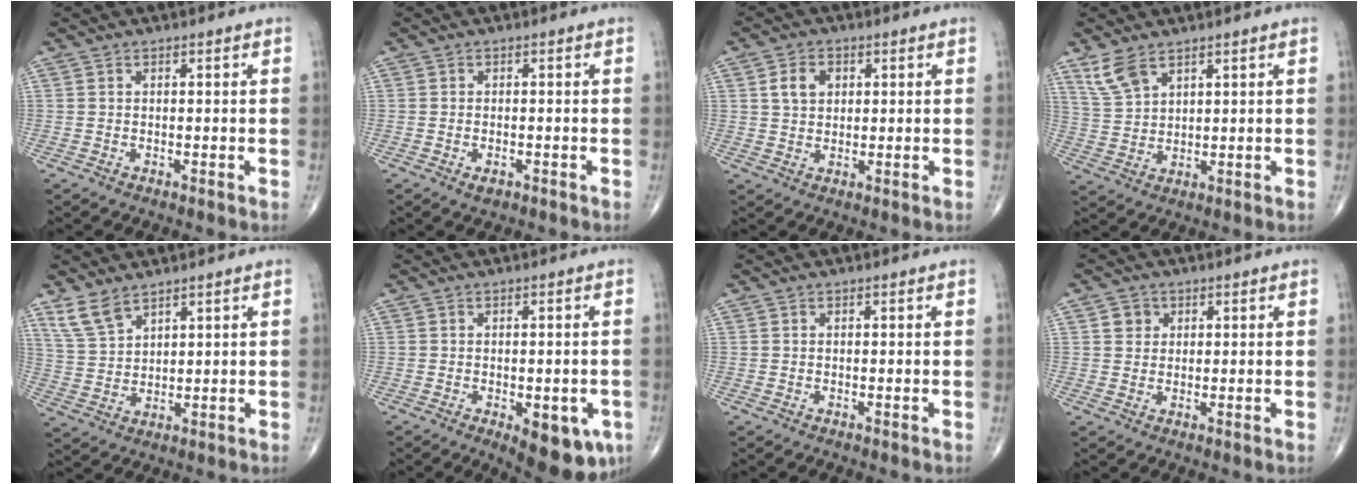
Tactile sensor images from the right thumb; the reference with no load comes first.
{"total": 1.7, "force": [-0.9, 0.9, 1.2], "torque": [-0.018, 0.002, -0.012]}
{"total": 4.9, "force": [1.5, 3.6, 2.9], "torque": [-0.039, -0.001, 0.026]}
{"total": 5.8, "force": [4.0, 2.7, 3.3], "torque": [-0.065, -0.013, 0.090]}
{"total": 5.8, "force": [4.4, 2.4, 2.9], "torque": [-0.055, -0.018, 0.098]}
{"total": 10.4, "force": [-4.1, 4.5, 8.4], "torque": [-0.084, 0.000, -0.043]}
{"total": 0.0}
{"total": 2.8, "force": [1.0, 2.5, 0.8], "torque": [0.001, -0.004, 0.014]}